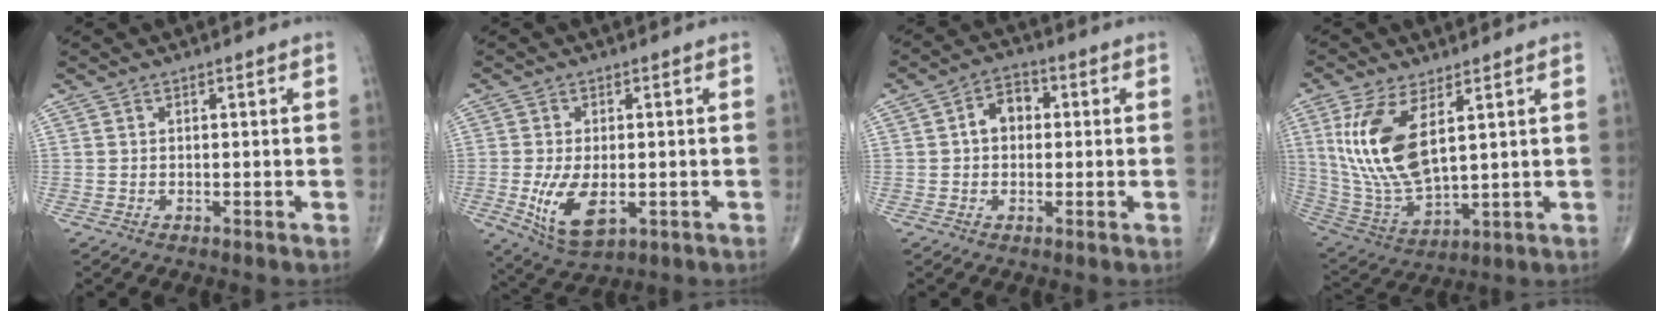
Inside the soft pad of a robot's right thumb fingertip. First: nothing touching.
{"total": 9.3, "force": [-1.9, 4.8, 7.7], "torque": [-0.146, -0.016, -0.021]}
{"total": 5.5, "force": [0.5, 4.1, 3.6], "torque": [-0.043, 0.017, -0.001]}
{"total": 15.5, "force": [4.9, 6.8, 13.1], "torque": [-0.270, -0.026, 0.112]}